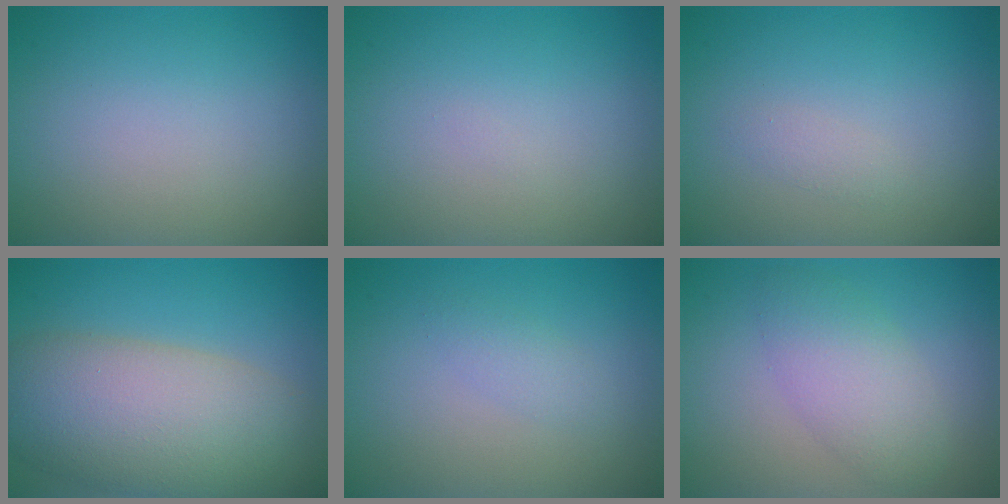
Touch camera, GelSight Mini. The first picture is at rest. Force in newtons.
{"total": 0.0}
{"total": 0.8, "press": 0.8, "slide": 0.0}
{"total": 10.7, "press": 10.7, "slide": 0.7}
{"total": 1.2, "press": 1.2, "slide": 0.1}
{"total": 3.9, "press": 3.9, "slide": 0.1}